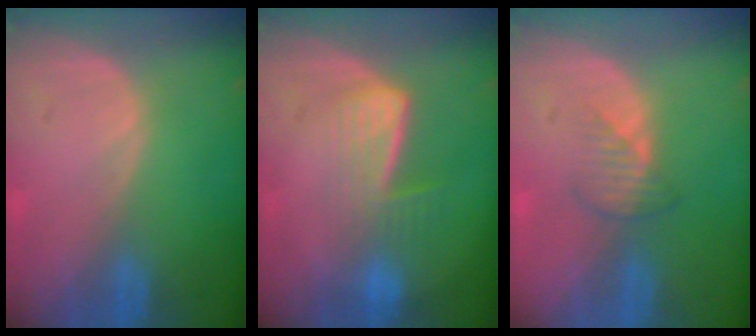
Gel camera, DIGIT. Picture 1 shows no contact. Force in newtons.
{"total": 7.0, "press": 5.9, "slide": 3.8}
{"total": 2.5, "press": 2.5, "slide": 0.3}